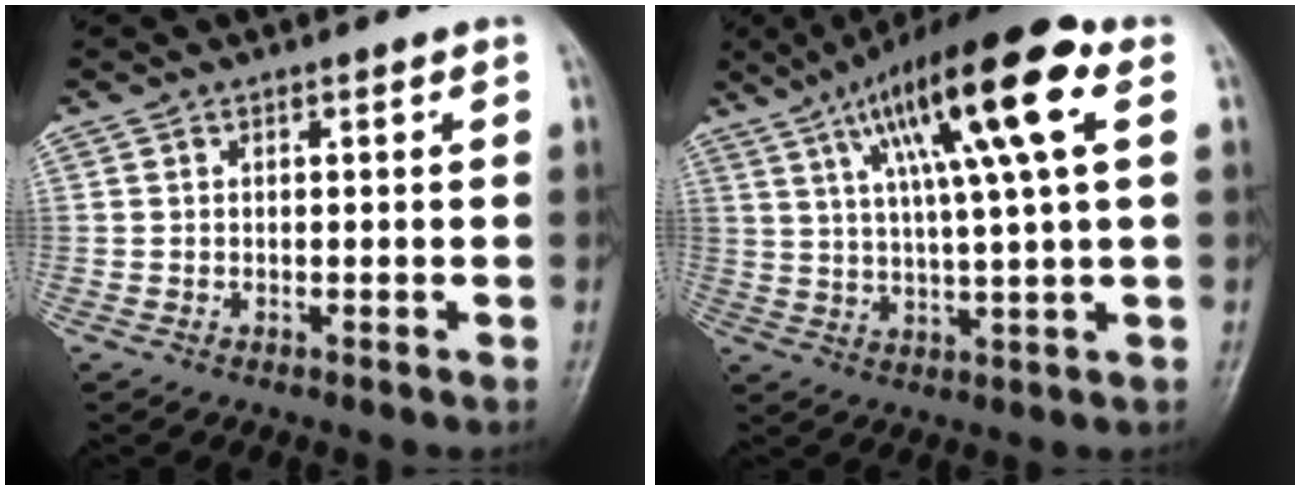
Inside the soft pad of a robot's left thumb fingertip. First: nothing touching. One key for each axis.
{"total": 18.9, "fx": 7.2, "fy": 3.0, "fz": 17.2, "tx": -0.284, "ty": 0.007, "tz": 0.114}